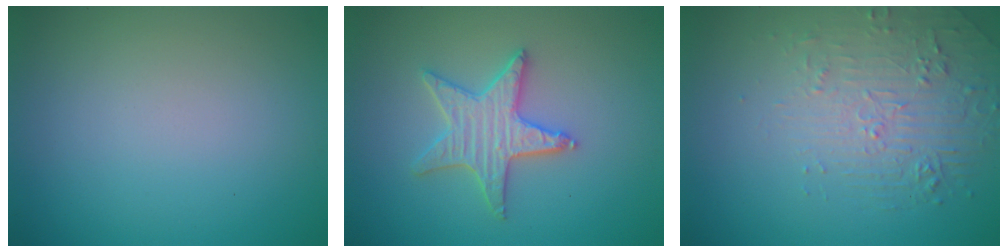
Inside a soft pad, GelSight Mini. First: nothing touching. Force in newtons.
{"total": 3.5, "press": 3.4, "slide": 0.7}
{"total": 2.1, "press": 1.5, "slide": 1.5}